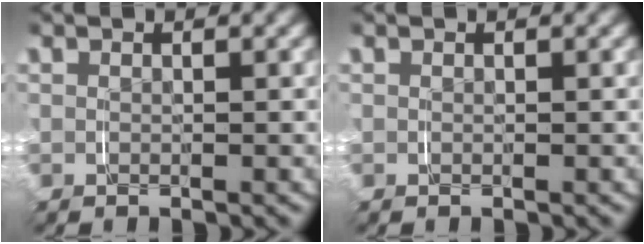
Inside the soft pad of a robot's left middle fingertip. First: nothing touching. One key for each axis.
{"total": 0.0}